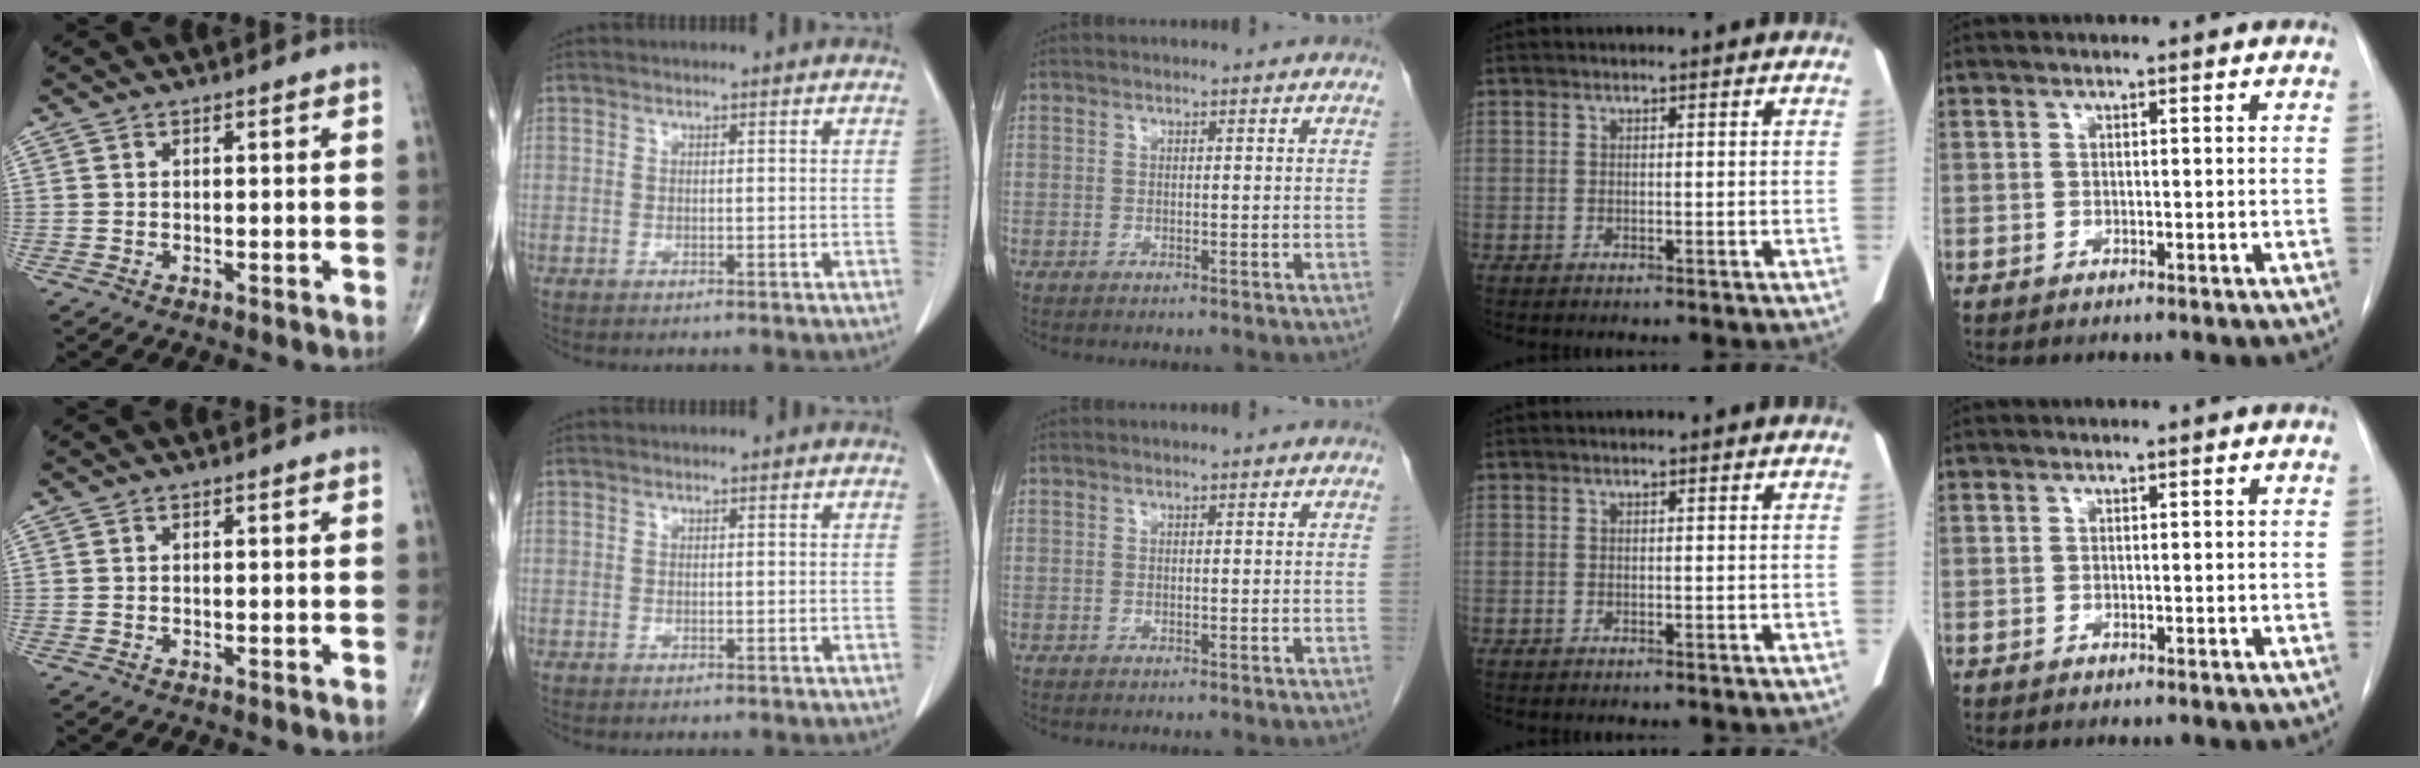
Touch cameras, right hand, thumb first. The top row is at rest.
{}